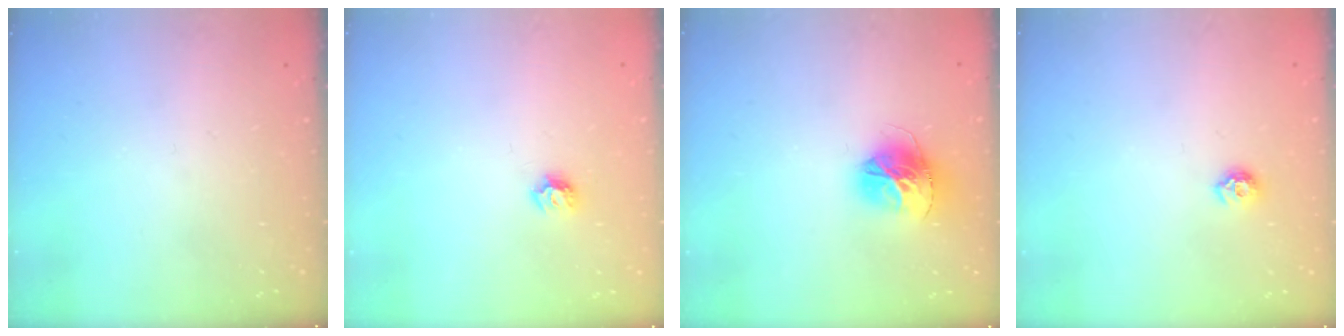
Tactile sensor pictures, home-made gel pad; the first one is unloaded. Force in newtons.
{"total": 4.7, "press": 4.7, "slide": 0.5}
{"total": 14.1, "press": 14.0, "slide": 1.5}
{"total": 6.0, "press": 5.9, "slide": 0.8}